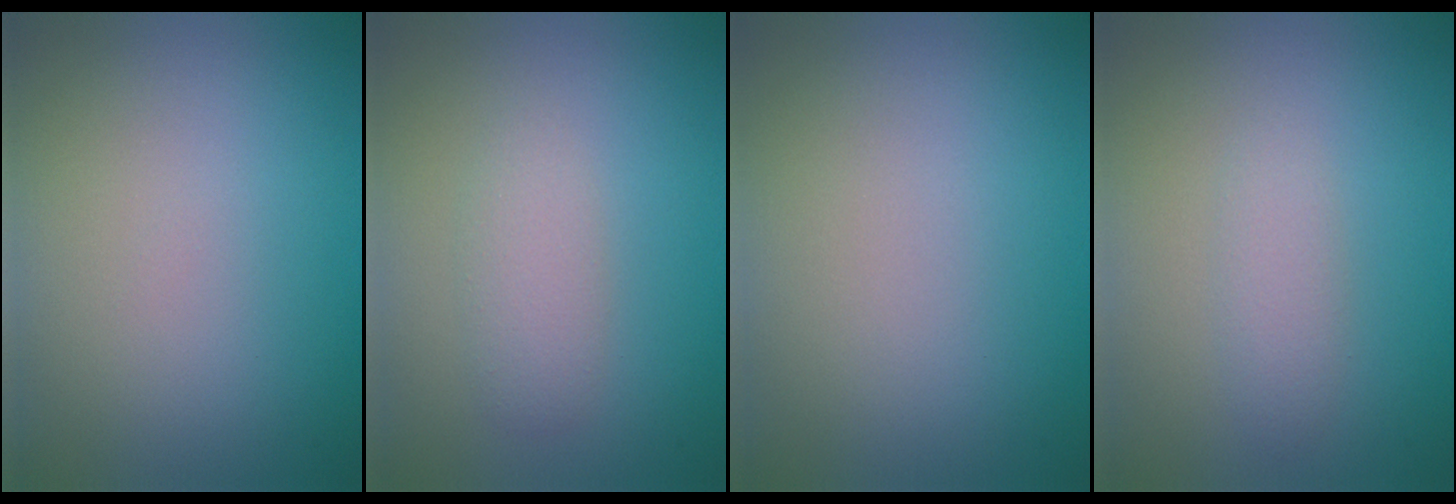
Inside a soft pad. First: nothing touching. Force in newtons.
{"total": 2.1, "press": 2.1, "slide": 0.0}
{"total": 0.0}
{"total": 1.6, "press": 1.6, "slide": 0.1}